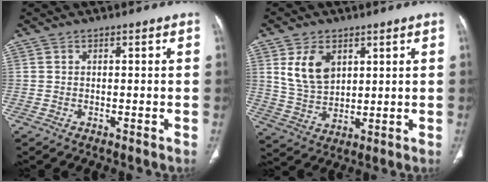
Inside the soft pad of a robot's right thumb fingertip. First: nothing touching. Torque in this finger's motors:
{"motor_torque": [0.84, 1.42, 0.26, 0.11, 0.20]}